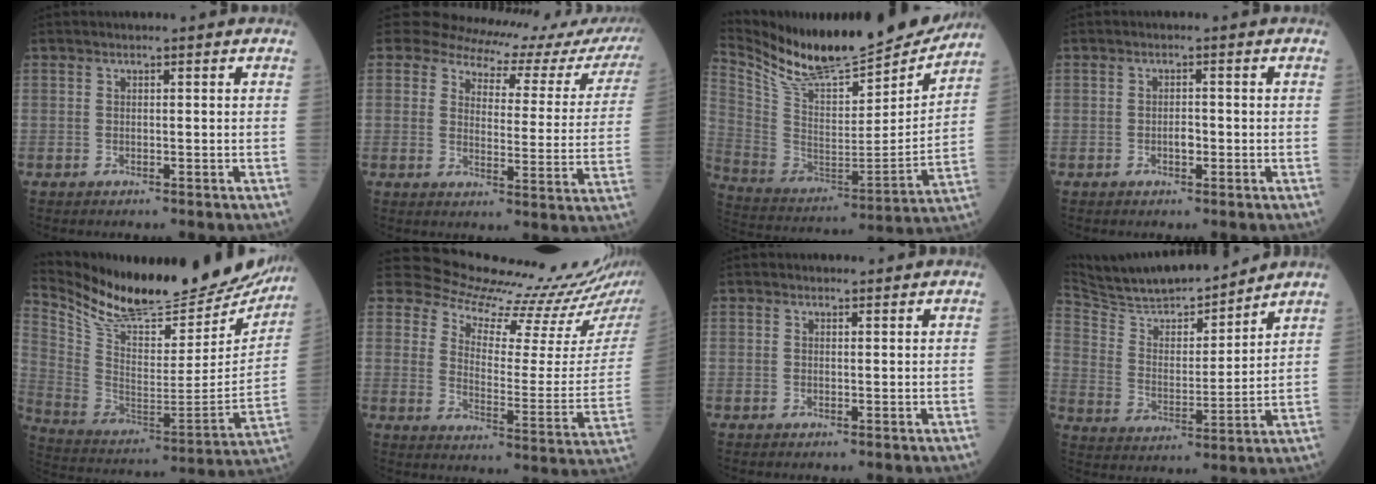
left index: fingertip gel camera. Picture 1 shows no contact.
{"total": 16.1, "force": [15.1, 4.2, 3.8], "torque": [-0.027, -0.071, 0.151]}
{"total": 23.3, "force": [20.8, 4.3, 9.5], "torque": [-0.181, -0.053, 0.335]}
{"total": 1.7, "force": [-0.9, 0.7, 1.1], "torque": [-0.020, -0.002, -0.016]}
{"total": 27.6, "force": [24.8, 6.6, 10.2], "torque": [-0.191, -0.071, 0.364]}
{"total": 16.5, "force": [16.2, -0.1, 2.9], "torque": [-0.052, -0.117, 0.207]}
{"total": 0.0}
{"total": 15.3, "force": [14.1, 2.0, 5.5], "torque": [-0.103, -0.006, 0.245]}